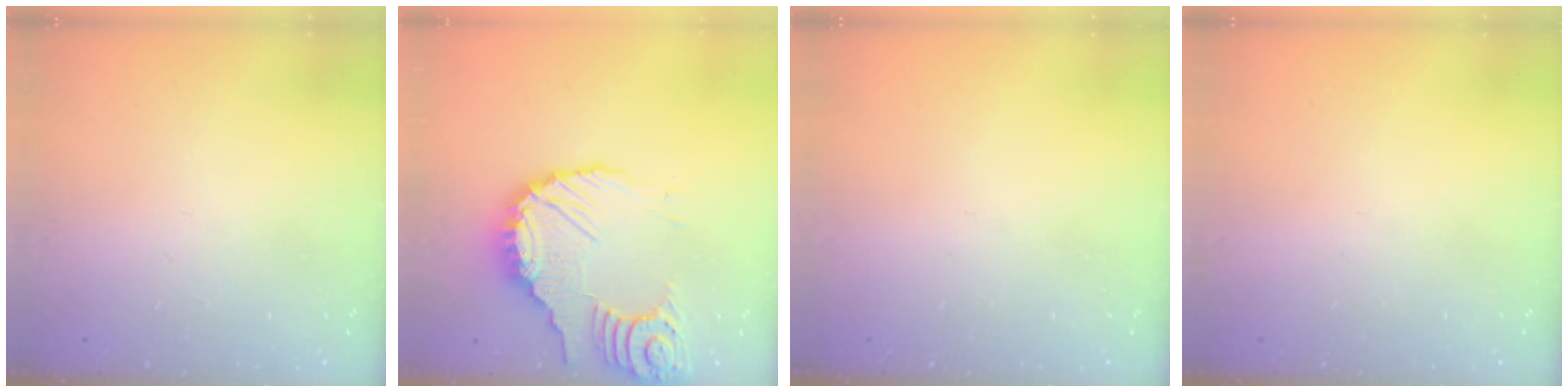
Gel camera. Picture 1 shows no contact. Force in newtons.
{"total": 12.6, "press": 12.5, "slide": 1.6}
{"total": 0.0}
{"total": 0.0}